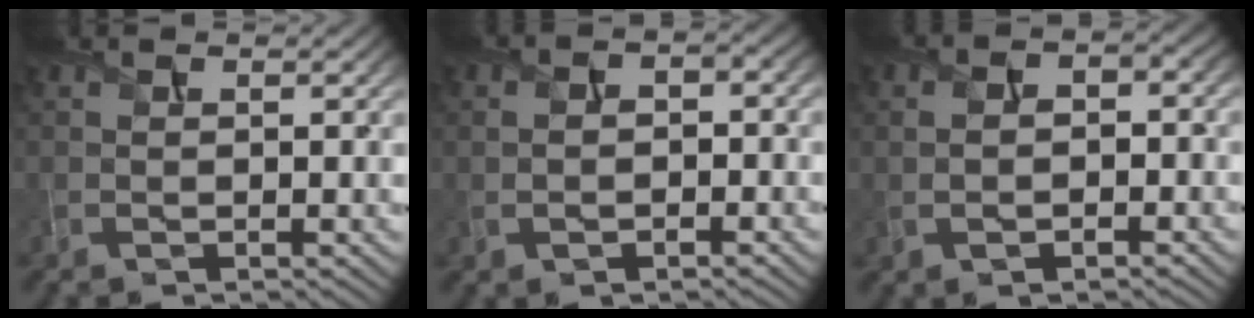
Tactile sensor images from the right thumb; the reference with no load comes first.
{"total": 3.7, "force": [-0.7, 2.5, 2.6], "torque": [-0.034, -0.002, -0.018]}
{"total": 4.3, "force": [-0.8, 2.8, 3.2], "torque": [-0.042, -0.002, -0.020]}